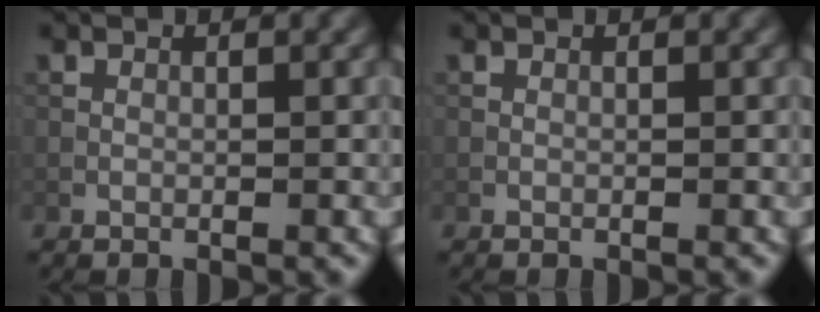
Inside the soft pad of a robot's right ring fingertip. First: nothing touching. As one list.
[{"total": 0.0}]